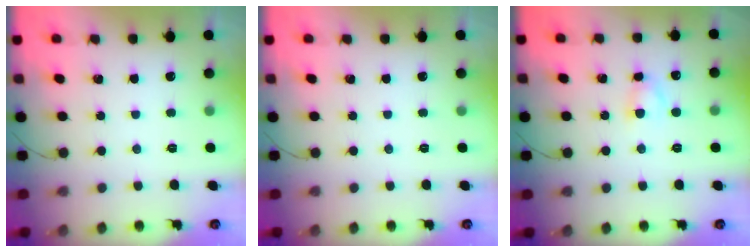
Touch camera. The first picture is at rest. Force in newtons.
{"total": 0.0}
{"total": 4.0, "press": 3.8, "slide": 1.1}